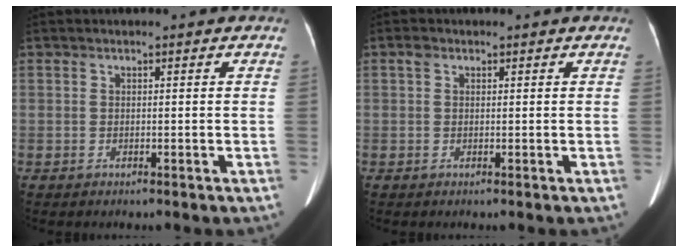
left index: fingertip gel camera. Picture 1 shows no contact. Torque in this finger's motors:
{"motor_torque": [0.30, -0.03, 0.10, 0.02]}